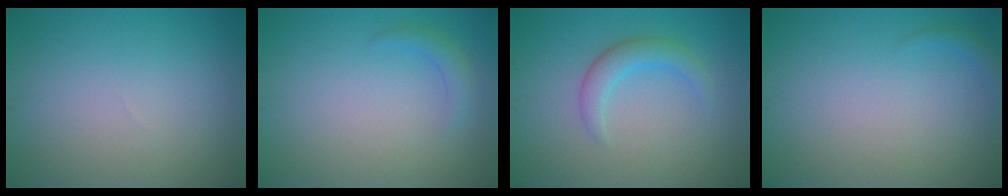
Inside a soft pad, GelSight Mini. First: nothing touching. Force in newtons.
{"total": 1.4, "press": 1.4, "slide": 0.0}
{"total": 2.6, "press": 2.6, "slide": 0.0}
{"total": 0.9, "press": 0.9, "slide": 0.1}